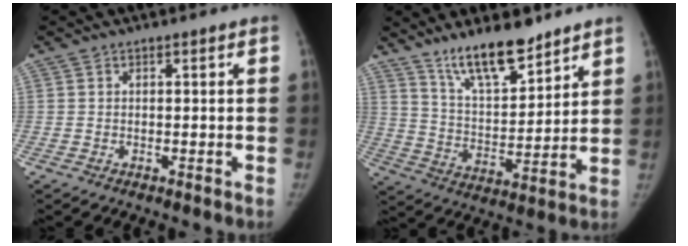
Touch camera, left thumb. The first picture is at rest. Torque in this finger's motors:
{"motor_torque": [0.20, 0.21, 1.06, -1.05, 0.08]}